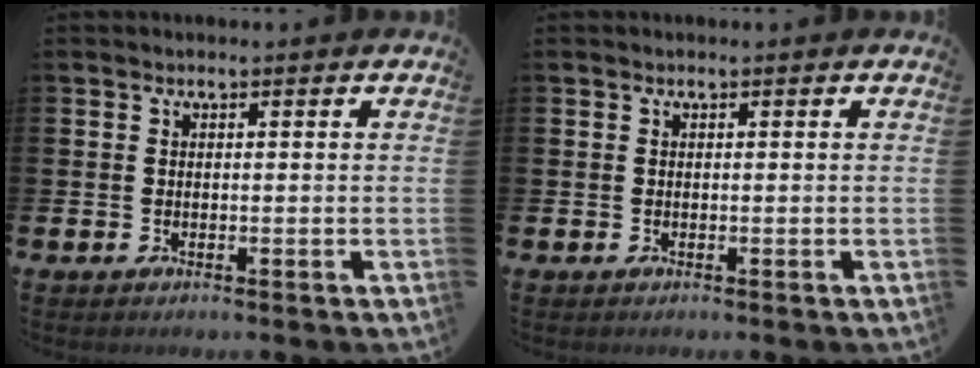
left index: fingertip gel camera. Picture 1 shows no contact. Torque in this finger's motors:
{"motor_torque": [0.00, 0.00, 0.00, 0.00]}